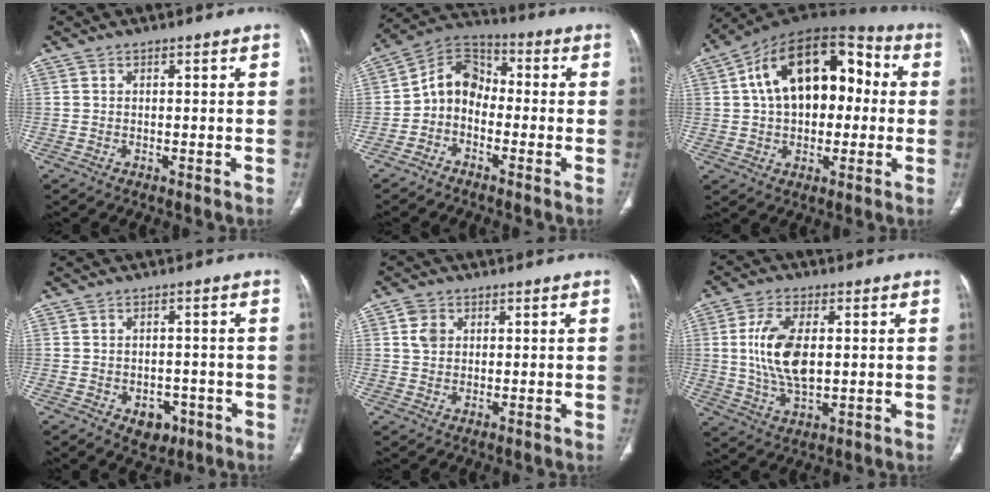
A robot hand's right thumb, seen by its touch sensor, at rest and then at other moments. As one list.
[{"total": 8.6, "force": [-2.1, 6.7, 5.0], "torque": [-0.068, 0.047, -0.058]}, {"total": 21.4, "force": [2.8, 13.0, 16.8], "torque": [-0.242, 0.040, 0.036]}, {"total": 4.8, "force": [-2.1, 3.5, 2.5], "torque": [-0.013, 0.011, -0.019]}, {"total": 3.3, "force": [0.9, 2.7, 1.8], "torque": [-0.026, 0.000, 0.019]}, {"total": 11.8, "force": [1.1, 6.0, 10.1], "torque": [-0.203, -0.005, 0.026]}]